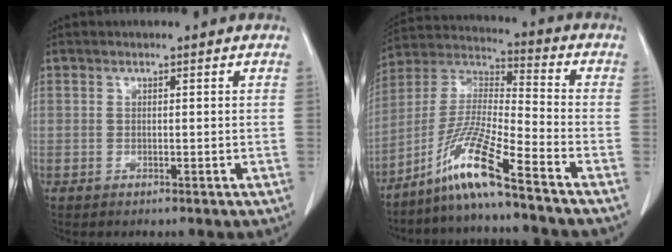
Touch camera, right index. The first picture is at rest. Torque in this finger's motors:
{"motor_torque": [1.08, -1.06, 0.36, 0.08]}